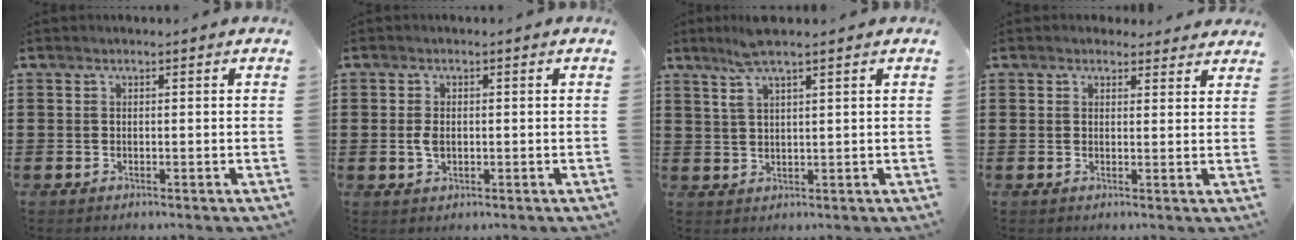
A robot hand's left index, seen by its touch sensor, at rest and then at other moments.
{"total": 2.5, "force": [-0.1, 1.5, 2.0], "torque": [-0.055, -0.002, -0.006]}
{"total": 4.7, "force": [3.2, 0.3, 3.5], "torque": [-0.076, 0.002, 0.056]}
{"total": 2.0, "force": [1.9, 0.7, 0.2], "torque": [-0.001, -0.001, 0.034]}